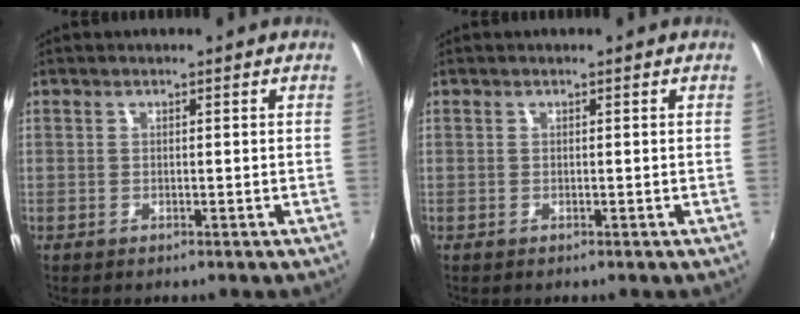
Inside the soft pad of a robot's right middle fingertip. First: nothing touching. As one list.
[{"total": 0.0}]